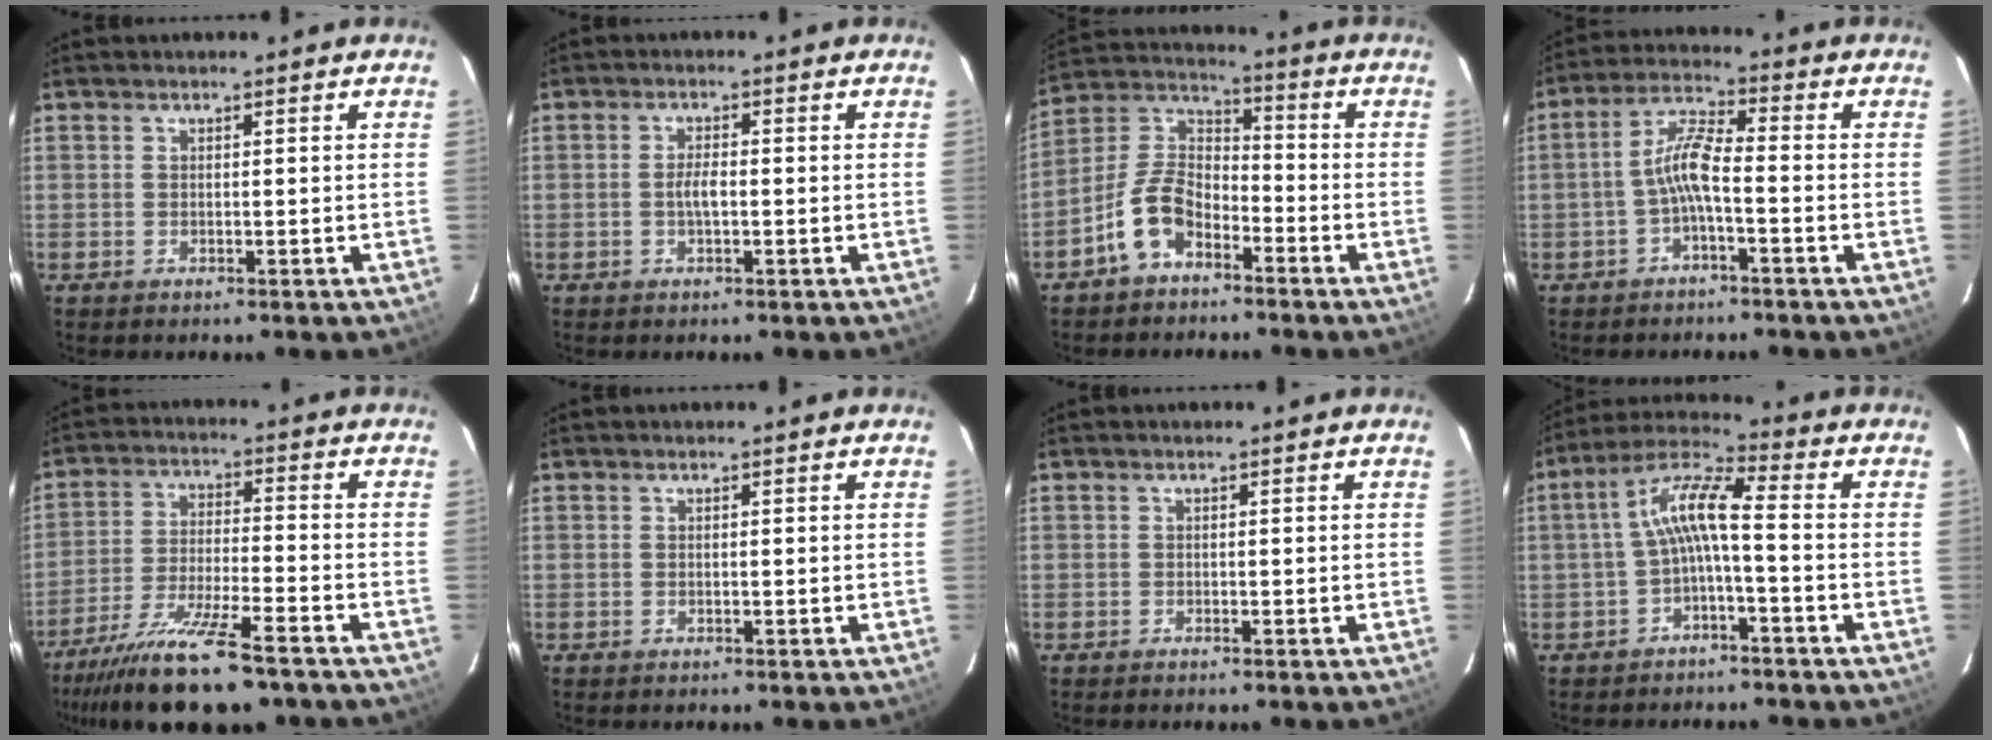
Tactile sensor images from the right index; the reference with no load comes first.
{"total": 2.4, "force": [-0.5, 0.8, 2.3], "torque": [-0.045, 0.002, -0.009]}
{"total": 9.8, "force": [-5.9, 5.4, 5.6], "torque": [-0.123, 0.025, -0.118]}
{"total": 5.8, "force": [-2.2, 1.0, 5.2], "torque": [-0.118, 0.017, -0.043]}
{"total": 16.2, "force": [-13.0, 2.5, 9.4], "torque": [-0.196, -0.030, -0.227]}
{"total": 0.0}
{"total": 0.0}
{"total": 7.7, "force": [-1.6, 1.2, 7.4], "torque": [-0.167, 0.023, -0.031]}